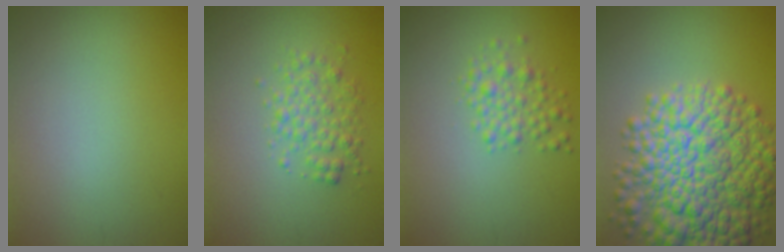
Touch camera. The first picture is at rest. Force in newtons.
{"total": 2.6, "press": 2.6, "slide": 0.0}
{"total": 2.3, "press": 2.3, "slide": 0.0}
{"total": 11.2, "press": 11.1, "slide": 0.4}